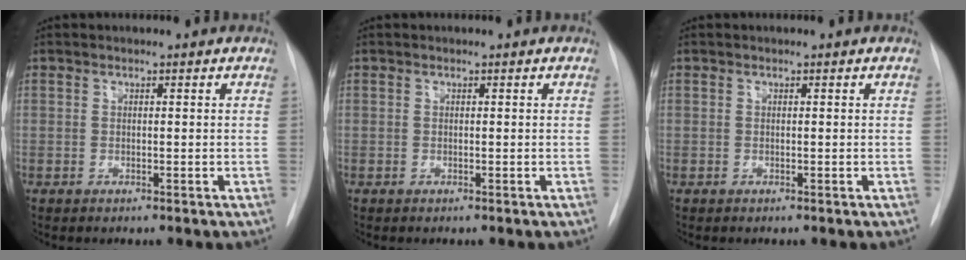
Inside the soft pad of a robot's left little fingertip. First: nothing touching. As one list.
[{"total": 0.0}, {"total": 0.0}]